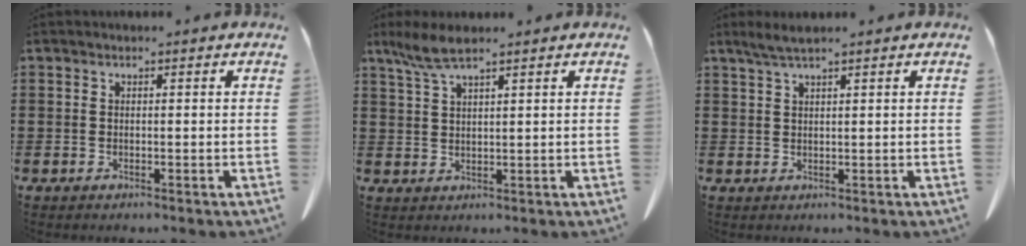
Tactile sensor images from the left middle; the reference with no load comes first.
{"total": 4.5, "force": [3.1, 0.8, 3.1], "torque": [-0.076, -0.003, 0.055]}
{"total": 2.2, "force": [1.6, 0.0, 1.5], "torque": [-0.030, 0.001, 0.030]}